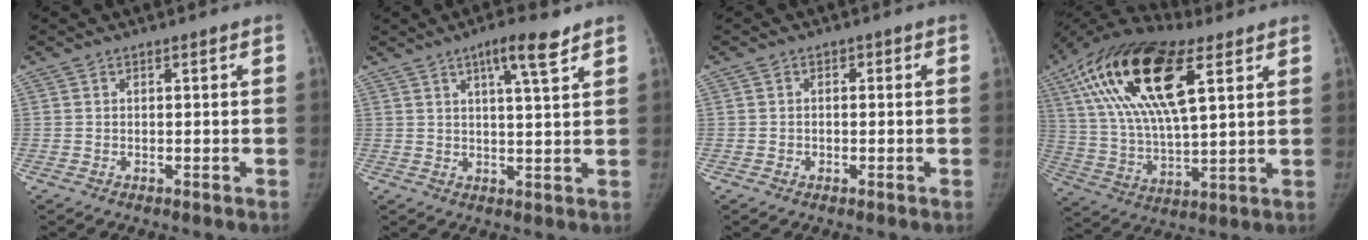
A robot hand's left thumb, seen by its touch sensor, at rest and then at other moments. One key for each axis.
{"total": 6.7, "fx": 4.2, "fy": 0.9, "fz": 5.2, "tx": -0.082, "ty": -0.020, "tz": 0.067}
{"total": 1.5, "fx": -0.4, "fy": 1.4, "fz": 0.3, "tx": 0.007, "ty": 0.006, "tz": -0.008}
{"total": 24.9, "fx": 10.5, "fy": 10.0, "fz": 20.2, "tx": -0.384, "ty": -0.003, "tz": 0.186}